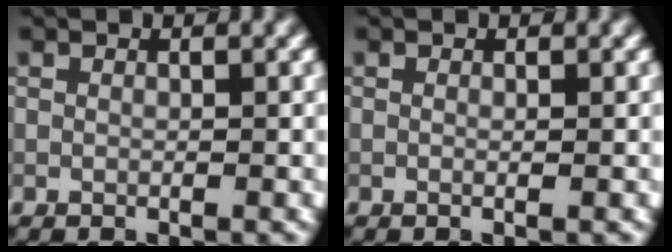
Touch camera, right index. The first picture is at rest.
{"total": 0.5, "force": [0.0, 0.2, 0.5], "torque": [-0.009, -0.004, -0.004]}